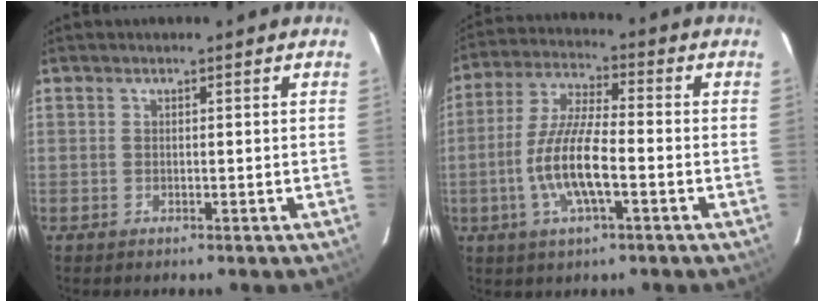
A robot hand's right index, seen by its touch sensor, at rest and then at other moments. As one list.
[{"total": 11.5, "force": [-3.4, 2.7, 10.7], "torque": [-0.221, -0.003, -0.066]}]